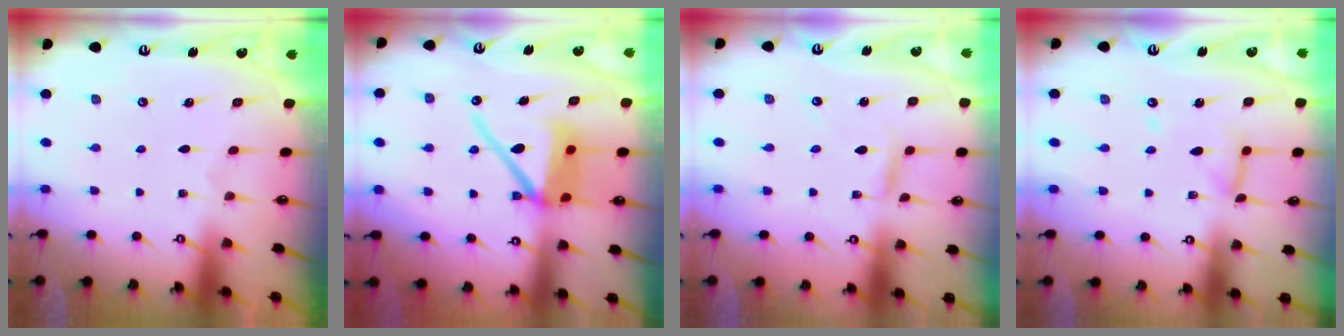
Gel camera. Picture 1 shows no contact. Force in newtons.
{"total": 13.5, "press": 13.4, "slide": 1.7}
{"total": 2.8, "press": 2.8, "slide": 0.2}
{"total": 9.5, "press": 9.5, "slide": 0.8}